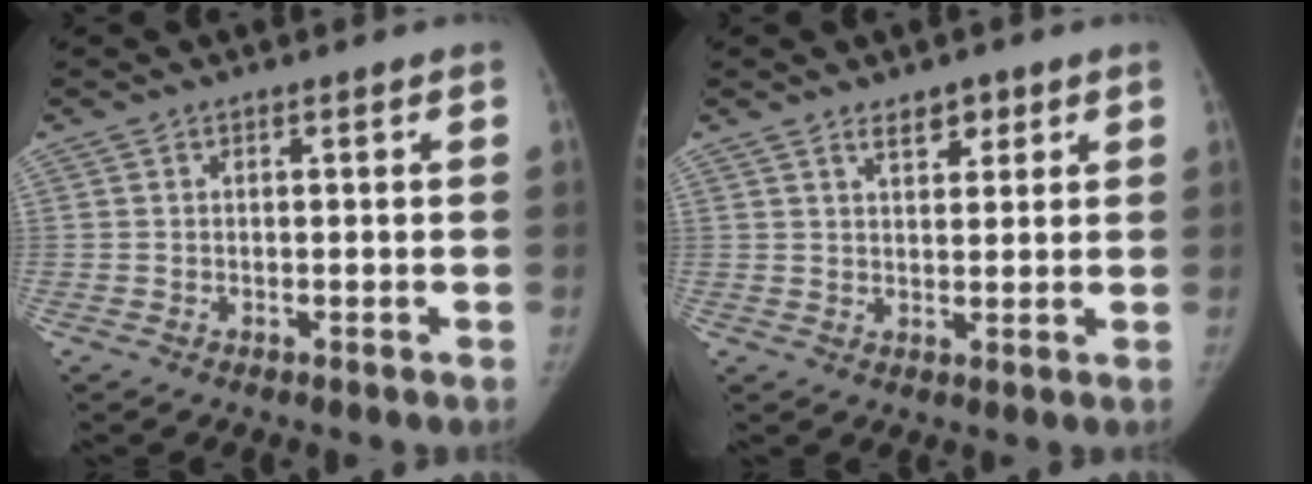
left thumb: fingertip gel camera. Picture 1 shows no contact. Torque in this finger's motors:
{"motor_torque": [-0.08, 0.15, -0.01, 0.20, 0.03]}